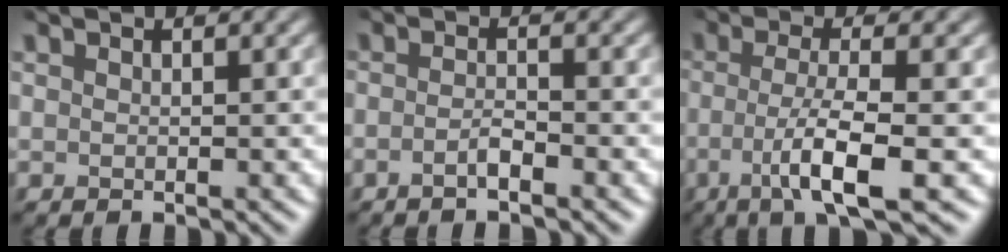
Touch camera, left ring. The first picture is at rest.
{"total": 2.0, "force": [-1.7, 0.3, 1.1], "torque": [-0.020, -0.007, -0.026]}
{"total": 5.9, "force": [-2.3, 1.1, 5.3], "torque": [-0.093, -0.013, -0.033]}